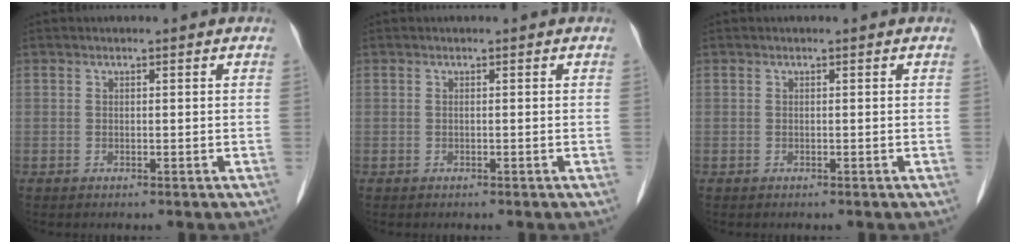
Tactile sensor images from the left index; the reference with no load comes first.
{"total": 0.0}
{"total": 0.0}